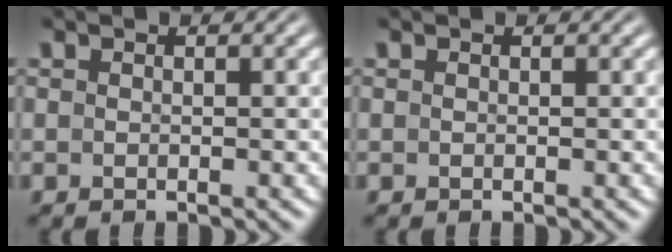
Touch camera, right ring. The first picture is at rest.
{"total": 0.0}